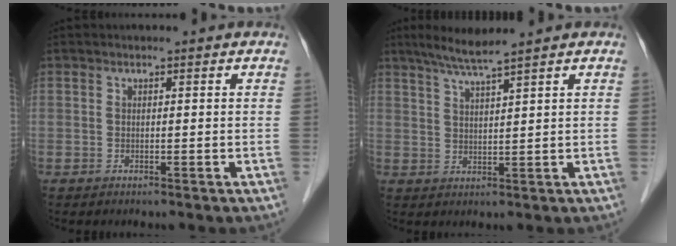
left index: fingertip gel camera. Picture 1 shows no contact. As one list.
[{"total": 4.8, "force": [3.9, -0.9, 2.6], "torque": [-0.056, -0.003, 0.076]}]